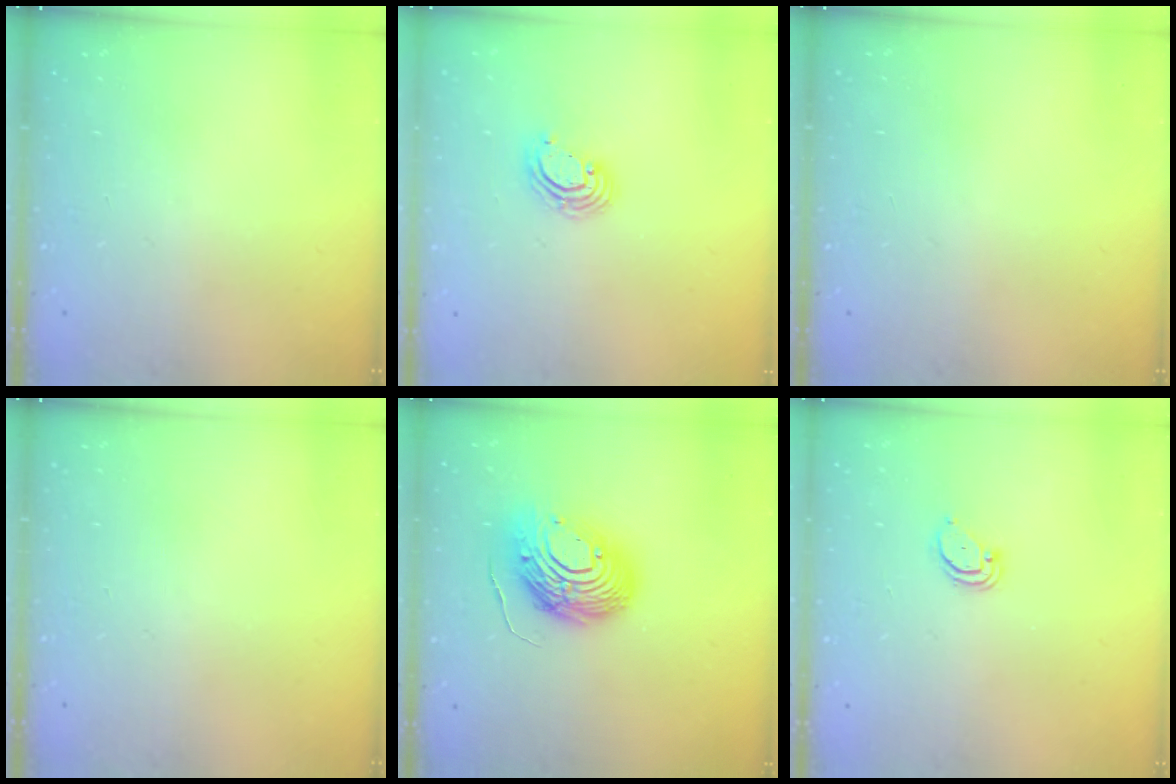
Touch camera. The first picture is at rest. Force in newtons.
{"total": 3.6, "press": 3.6, "slide": 0.2}
{"total": 0.0}
{"total": 0.0}
{"total": 14.7, "press": 14.6, "slide": 1.4}
{"total": 2.6, "press": 2.6, "slide": 0.2}